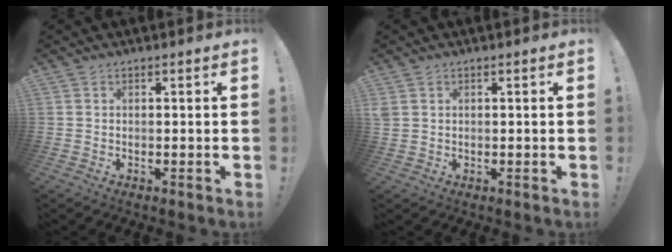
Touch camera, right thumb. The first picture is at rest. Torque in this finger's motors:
{"motor_torque": [0.13, 0.73, 0.44, 0.21, -0.08]}